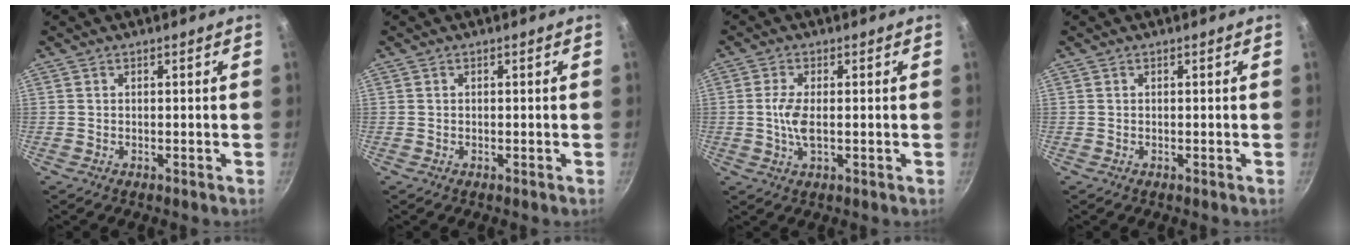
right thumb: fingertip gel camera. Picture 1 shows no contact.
{"total": 0.0}
{"total": 4.8, "force": [-0.1, 1.9, 4.4], "torque": [-0.100, -0.001, -0.005]}
{"total": 0.0}